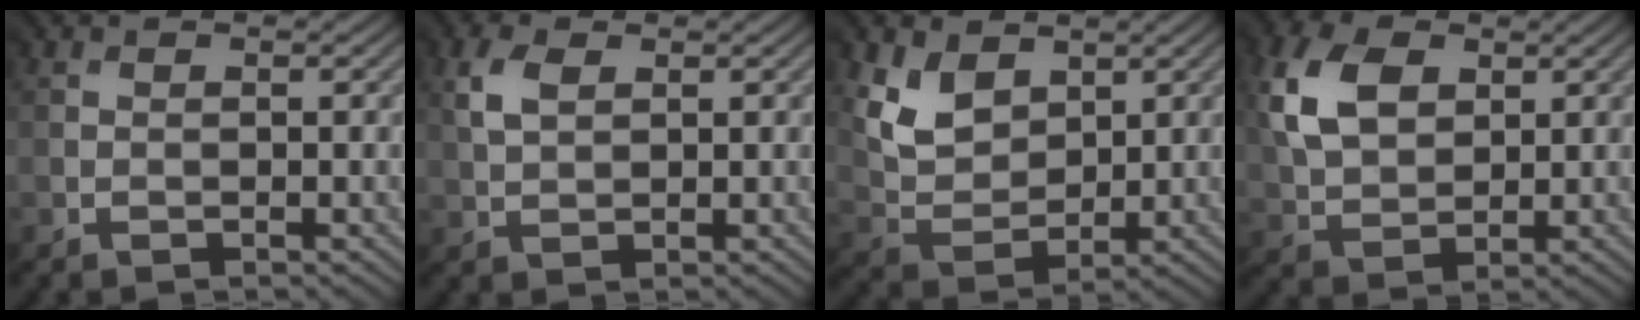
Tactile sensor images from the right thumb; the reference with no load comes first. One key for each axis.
{"total": 2.7, "fx": 1.7, "fy": 1.7, "fz": 1.4, "tx": -0.046, "ty": 0.005, "tz": 0.029}
{"total": 5.8, "fx": 3.5, "fy": 4.0, "fz": 2.3, "tx": -0.083, "ty": -0.009, "tz": 0.066}
{"total": 7.7, "fx": 3.1, "fy": 5.4, "fz": 4.6, "tx": -0.137, "ty": 0.014, "tz": 0.057}